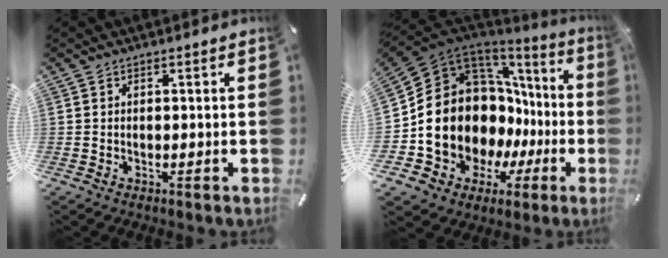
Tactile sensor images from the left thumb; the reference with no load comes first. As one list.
[{"total": 17.3, "force": [-0.7, 14.4, 9.6], "torque": [-0.171, -0.047, 0.008]}]